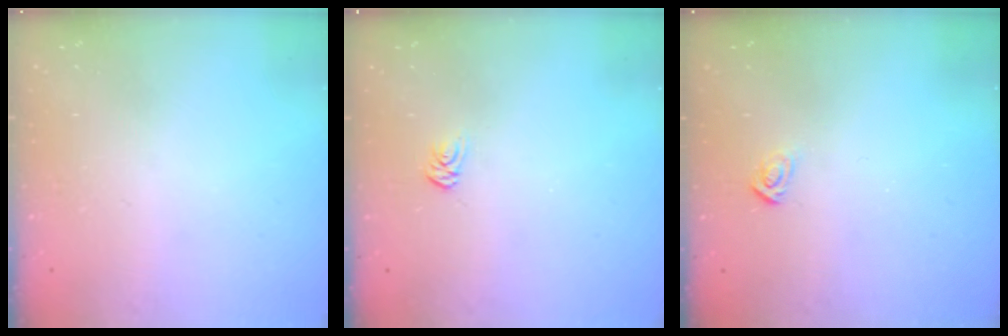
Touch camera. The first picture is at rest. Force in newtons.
{"total": 2.9, "press": 2.9, "slide": 0.2}
{"total": 3.6, "press": 3.6, "slide": 0.4}